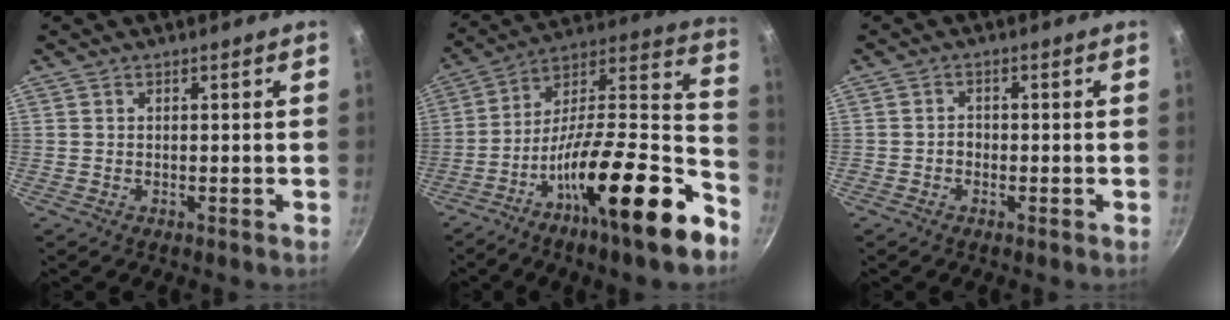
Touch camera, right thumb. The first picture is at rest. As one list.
[{"total": 27.6, "force": [-12.9, 7.3, 23.3], "torque": [-0.310, 0.066, -0.227]}, {"total": 1.4, "force": [-0.6, 1.1, 0.6], "torque": [-0.004, 0.009, -0.013]}]